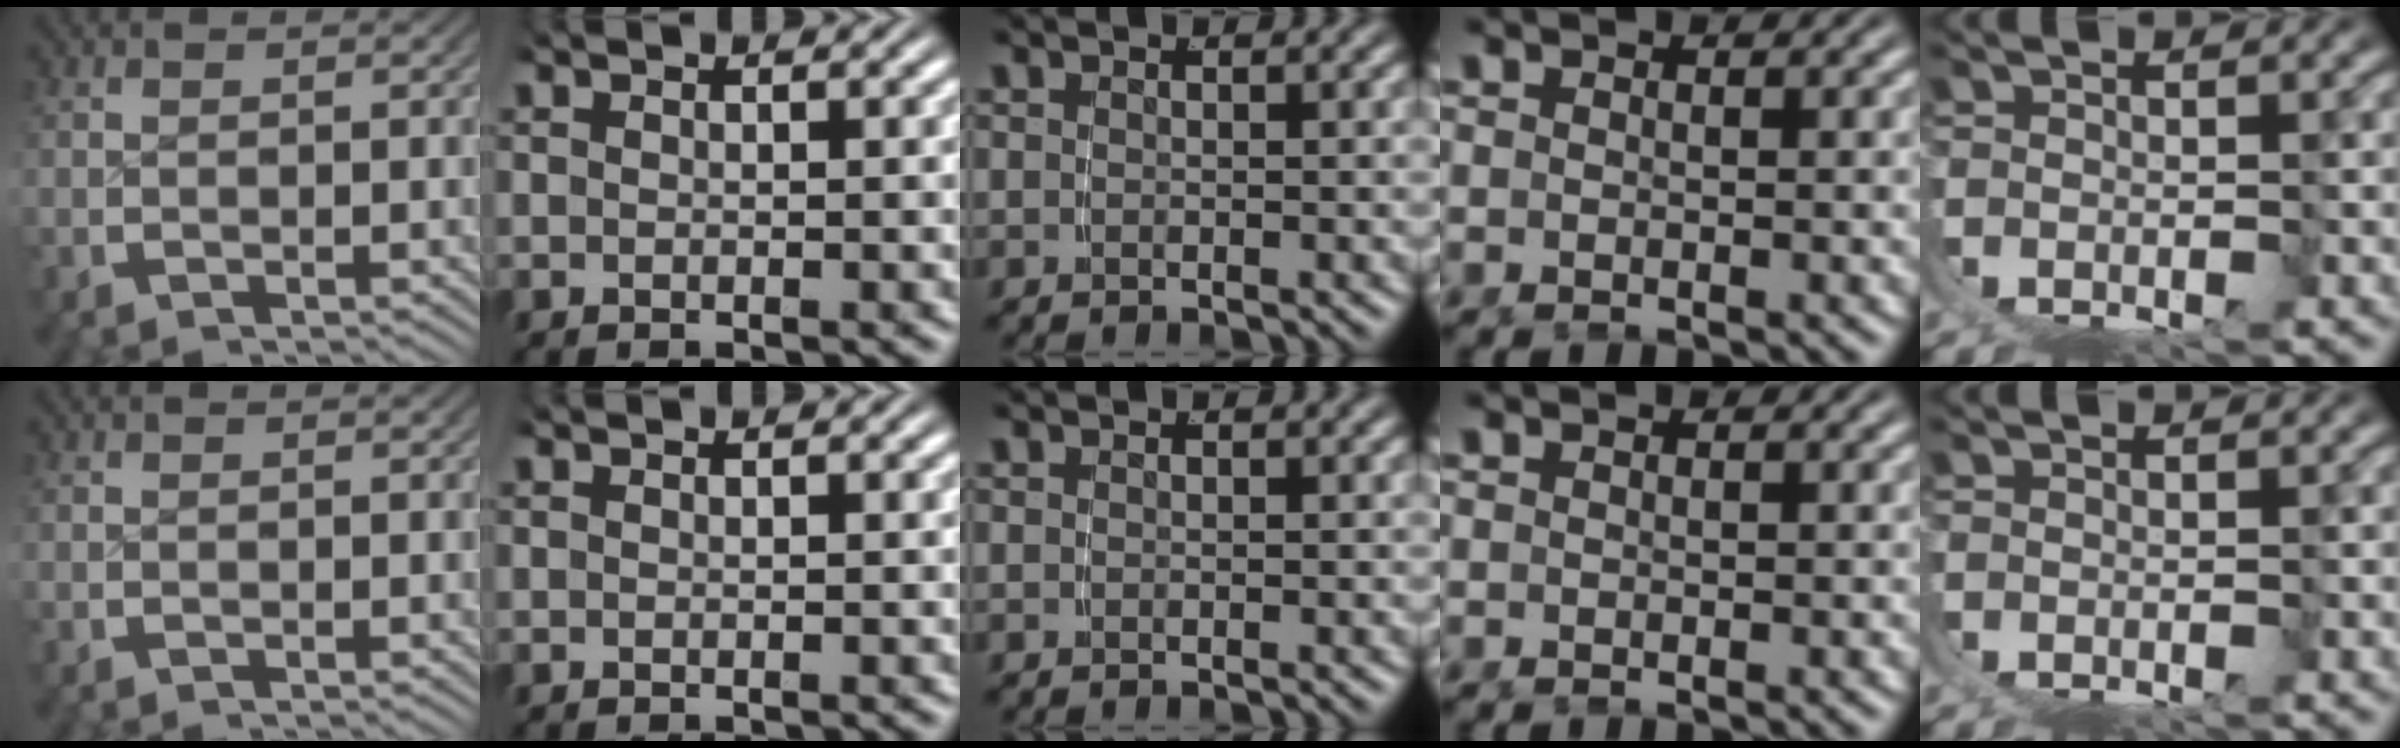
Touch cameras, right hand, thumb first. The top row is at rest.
{}